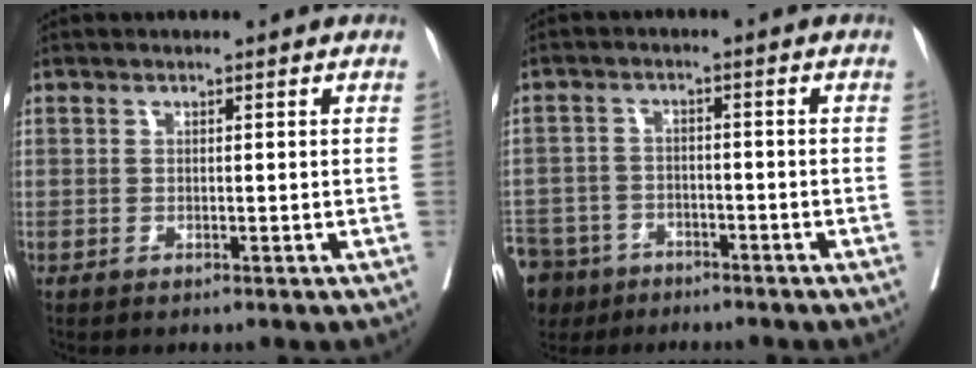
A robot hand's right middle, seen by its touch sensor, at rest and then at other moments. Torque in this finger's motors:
{"motor_torque": [1.23, -0.91, 1.05, 0.21]}